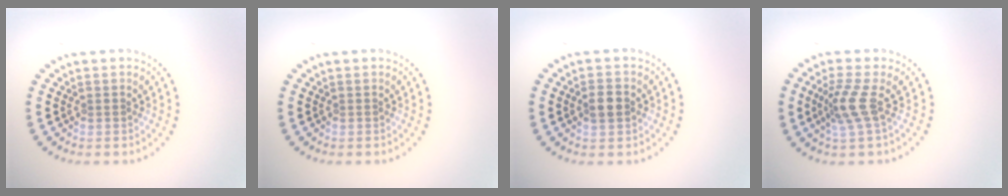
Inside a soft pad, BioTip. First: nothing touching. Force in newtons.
{"total": 0.0}
{"total": 2.1, "press": 2.1, "slide": 0.2}
{"total": 2.9, "press": 2.2, "slide": 1.9}